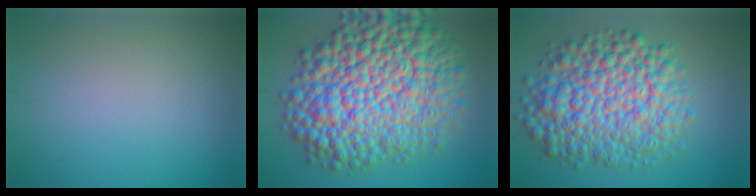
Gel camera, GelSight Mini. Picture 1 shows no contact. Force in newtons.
{"total": 17.5, "press": 17.5, "slide": 0.6}
{"total": 10.8, "press": 10.8, "slide": 0.3}